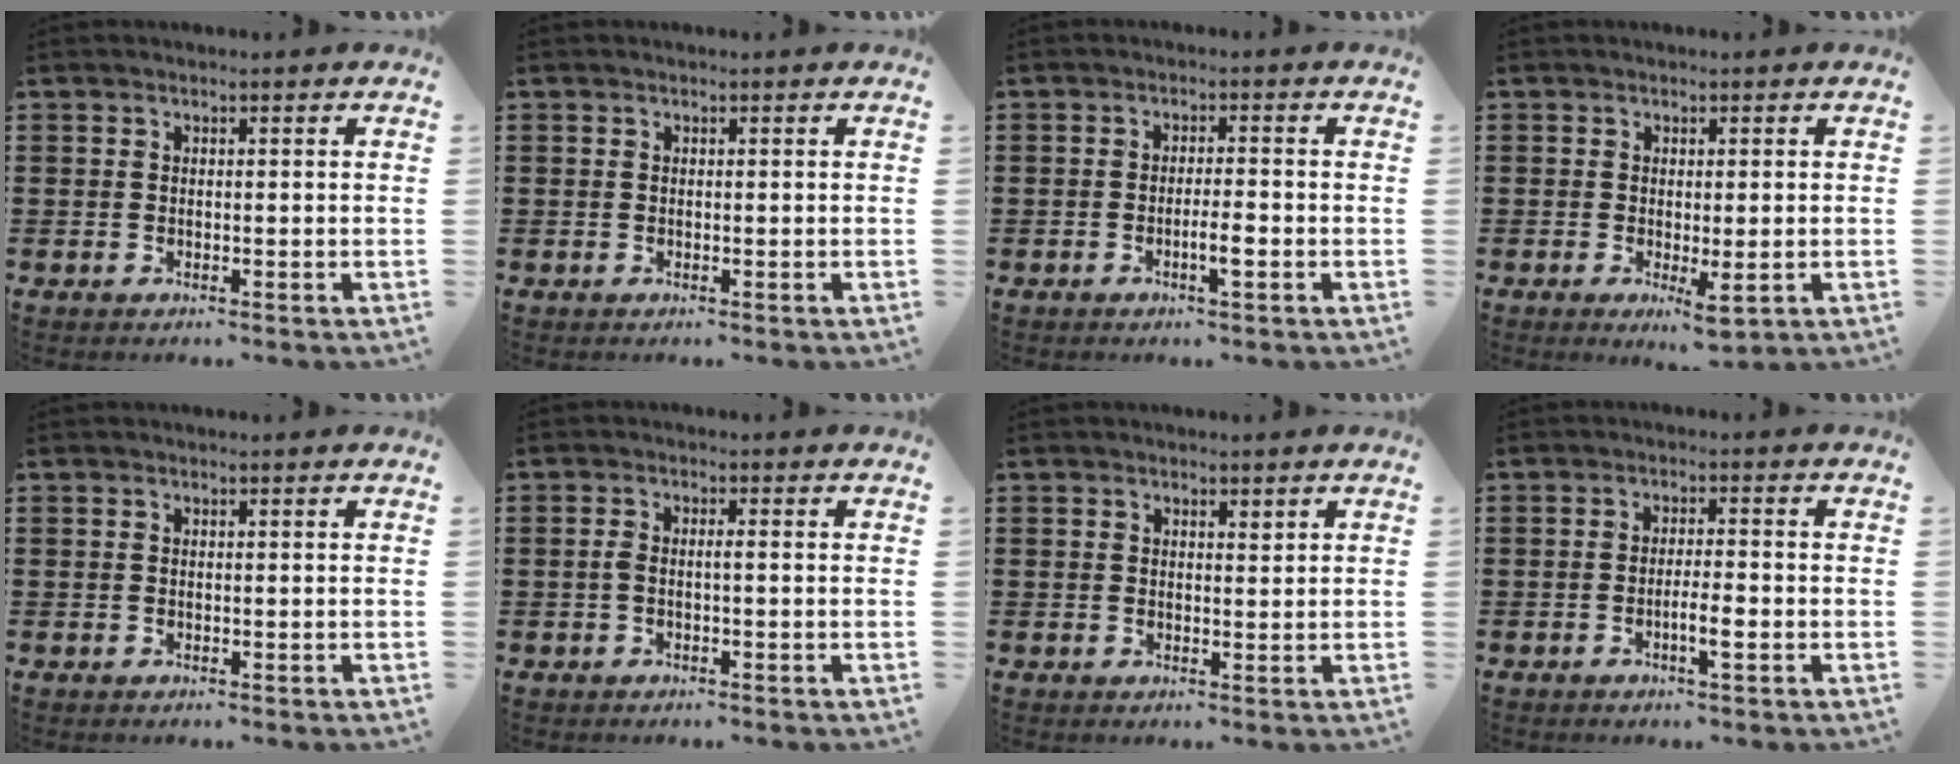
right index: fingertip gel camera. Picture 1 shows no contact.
{"total": 0.0}
{"total": 3.0, "force": [-1.2, 0.4, 2.7], "torque": [-0.047, 0.001, -0.022]}
{"total": 3.2, "force": [-0.8, 0.8, 3.0], "torque": [-0.052, -0.004, -0.010]}
{"total": 0.0}
{"total": 1.5, "force": [-0.4, 0.2, 1.4], "torque": [-0.029, -0.001, -0.008]}
{"total": 1.2, "force": [1.0, 0.5, 0.5], "torque": [-0.002, 0.000, 0.016]}
{"total": 3.2, "force": [-1.3, 0.4, 2.8], "torque": [-0.050, 0.000, -0.024]}